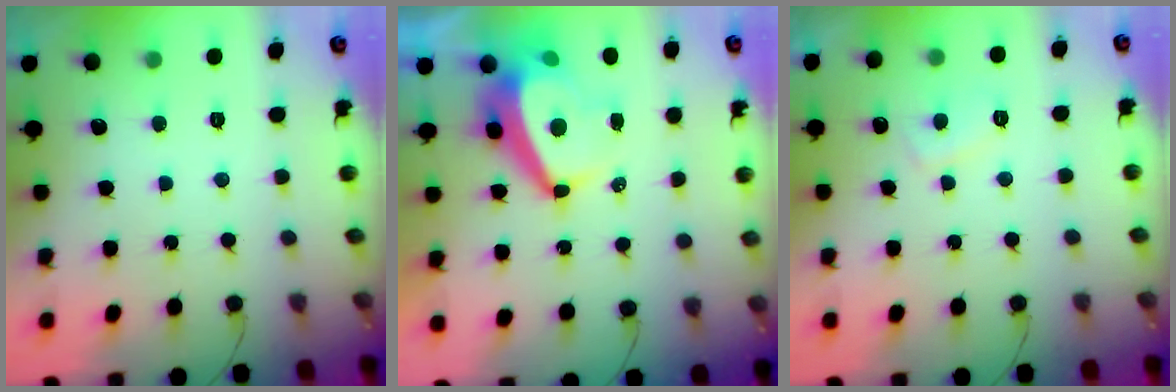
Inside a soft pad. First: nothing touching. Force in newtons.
{"total": 8.4, "press": 8.4, "slide": 0.9}
{"total": 3.3, "press": 3.2, "slide": 0.9}